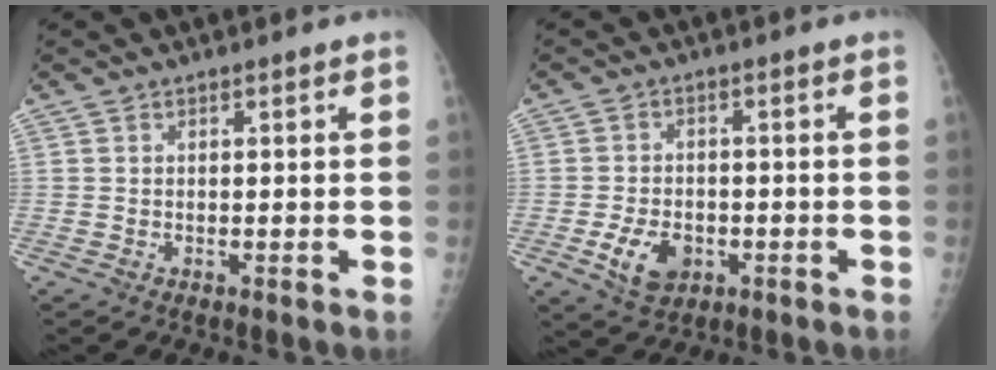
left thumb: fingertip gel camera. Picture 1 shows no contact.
{"total": 6.9, "force": [-2.3, 4.8, 4.4], "torque": [-0.067, 0.003, -0.034]}